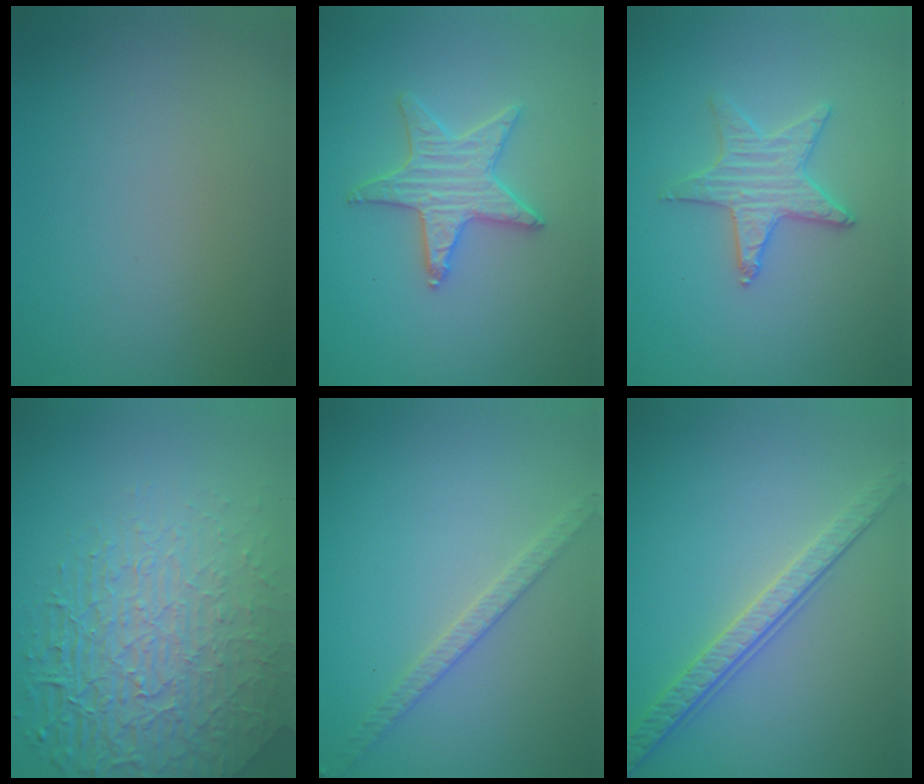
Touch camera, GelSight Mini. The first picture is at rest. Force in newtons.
{"total": 3.5, "press": 3.4, "slide": 0.7}
{"total": 3.0, "press": 3.0, "slide": 0.1}
{"total": 8.4, "press": 5.7, "slide": 6.2}
{"total": 2.1, "press": 2.0, "slide": 0.6}
{"total": 3.6, "press": 3.3, "slide": 1.6}